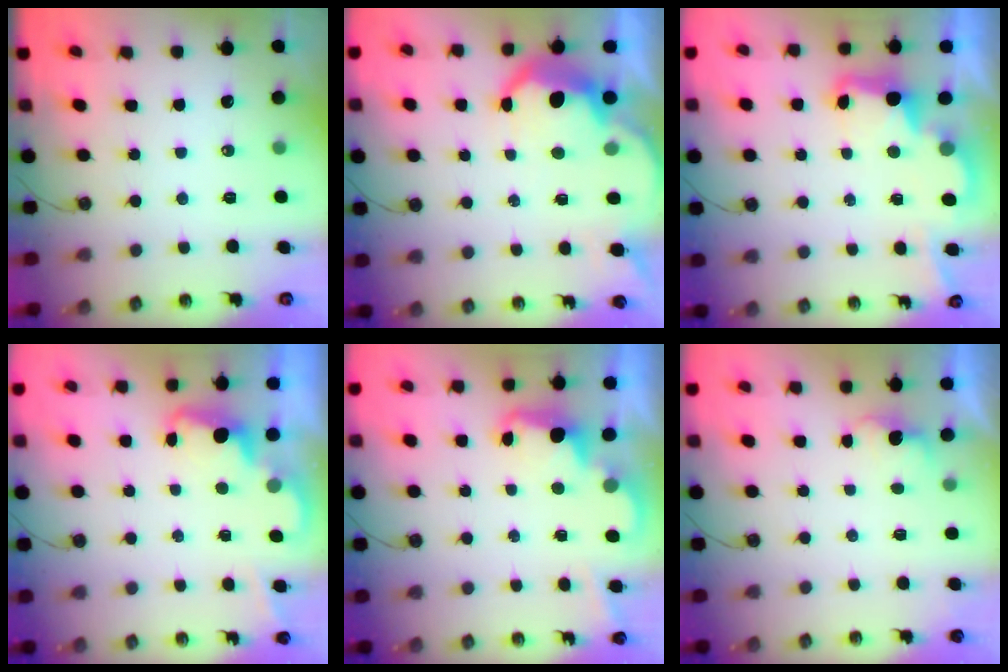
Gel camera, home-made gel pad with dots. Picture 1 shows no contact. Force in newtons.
{"total": 9.9, "press": 9.8, "slide": 0.8}
{"total": 4.7, "press": 4.6, "slide": 0.5}
{"total": 2.3, "press": 2.2, "slide": 0.5}
{"total": 2.4, "press": 2.4, "slide": 0.5}
{"total": 1.5, "press": 1.3, "slide": 0.8}